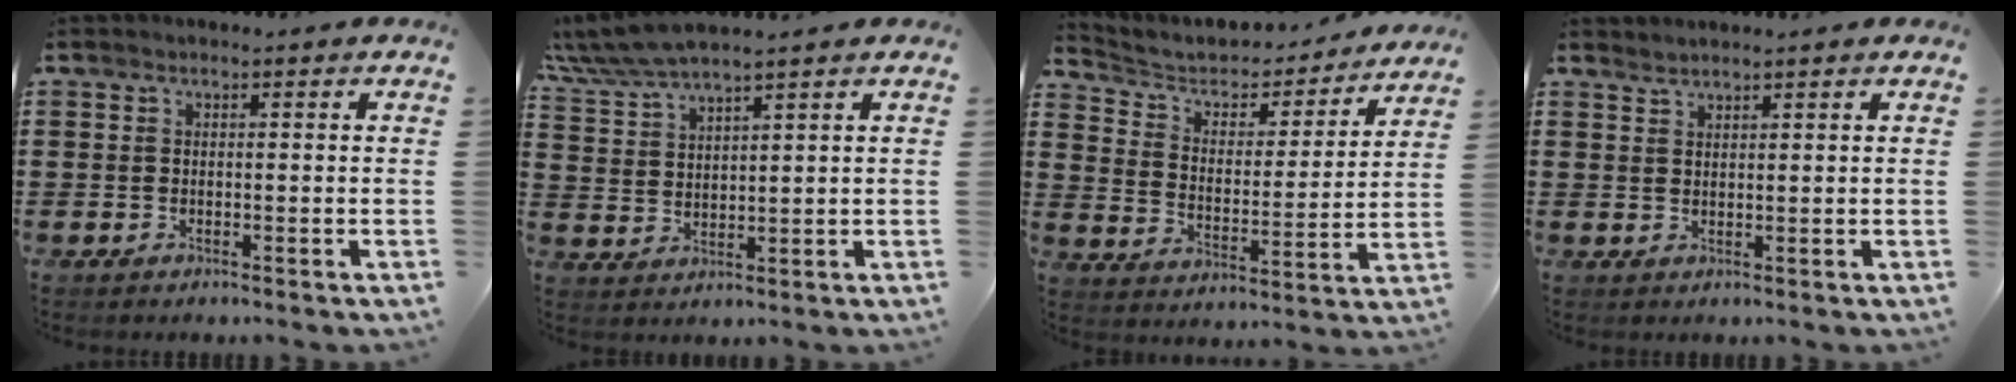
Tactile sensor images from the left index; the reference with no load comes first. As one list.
[{"total": 5.4, "force": [4.9, 0.3, 2.3], "torque": [-0.062, -0.016, 0.088]}, {"total": 3.8, "force": [3.1, 1.8, 1.0], "torque": [-0.043, -0.024, 0.043]}, {"total": 1.3, "force": [1.3, -0.2, 0.0], "torque": [-0.003, -0.001, 0.026]}]